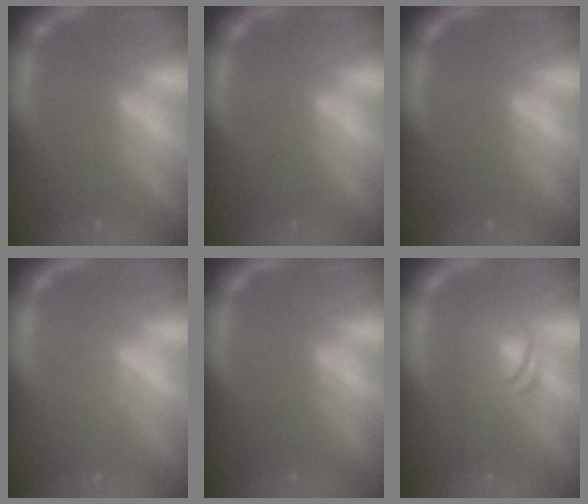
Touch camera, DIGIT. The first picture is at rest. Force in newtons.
{"total": 0.0}
{"total": 0.0}
{"total": 1.0}
{"total": 0.0}
{"total": 4.0}